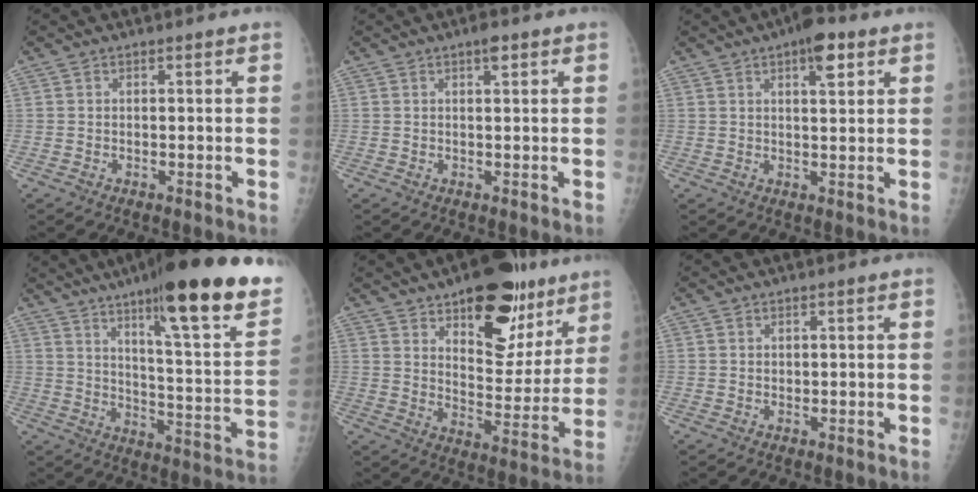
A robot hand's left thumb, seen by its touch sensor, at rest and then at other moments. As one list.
[{"total": 1.9, "force": [1.1, 0.6, 1.5], "torque": [-0.019, -0.003, 0.016]}, {"total": 6.5, "force": [3.5, 2.4, 4.9], "torque": [-0.058, -0.009, 0.046]}, {"total": 27.2, "force": [17.5, 4.4, 20.3], "torque": [-0.274, -0.060, 0.256]}, {"total": 21.0, "force": [12.8, 9.9, 13.4], "torque": [-0.132, -0.064, 0.194]}, {"total": 0.8, "force": [0.5, 0.6, 0.2], "torque": [0.005, -0.003, 0.008]}]